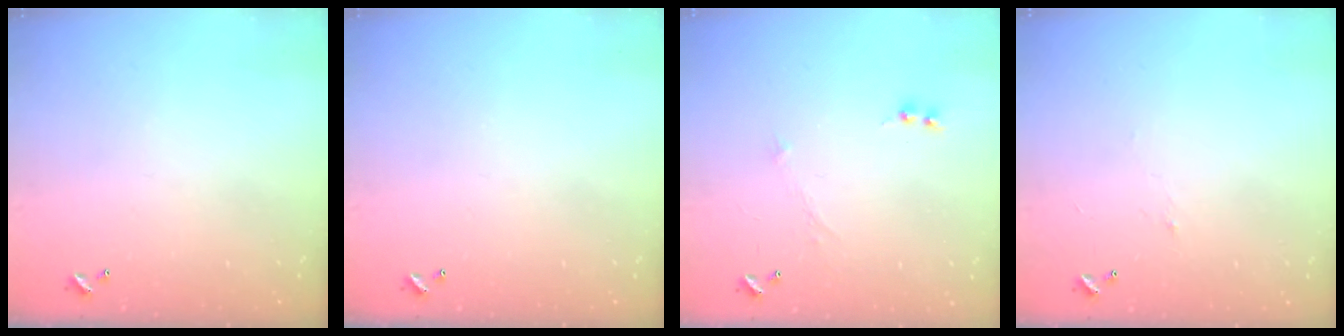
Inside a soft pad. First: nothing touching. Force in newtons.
{"total": 0.0}
{"total": 0.0}
{"total": 0.8, "press": 0.6, "slide": 0.6}